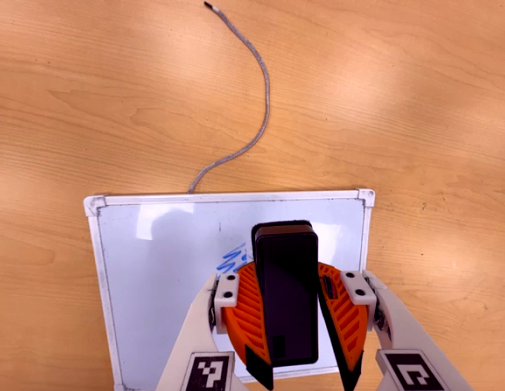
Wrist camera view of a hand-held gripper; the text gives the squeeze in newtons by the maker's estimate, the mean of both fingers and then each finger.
{"total": 10.3, "left": 10.1, "right": 10.4}